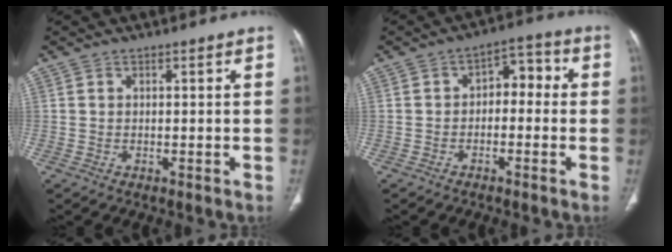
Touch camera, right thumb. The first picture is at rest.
{"total": 5.9, "force": [-0.5, 3.9, 4.4], "torque": [-0.038, 0.036, -0.019]}